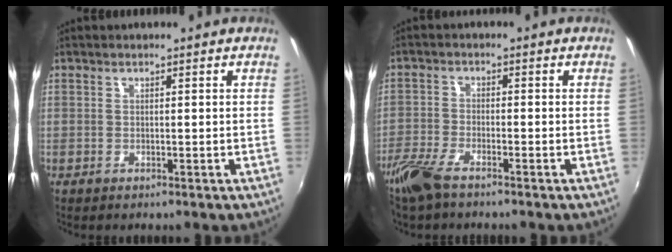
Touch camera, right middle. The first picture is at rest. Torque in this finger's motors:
{"motor_torque": [0.34, -0.32, 0.08, 0.05]}